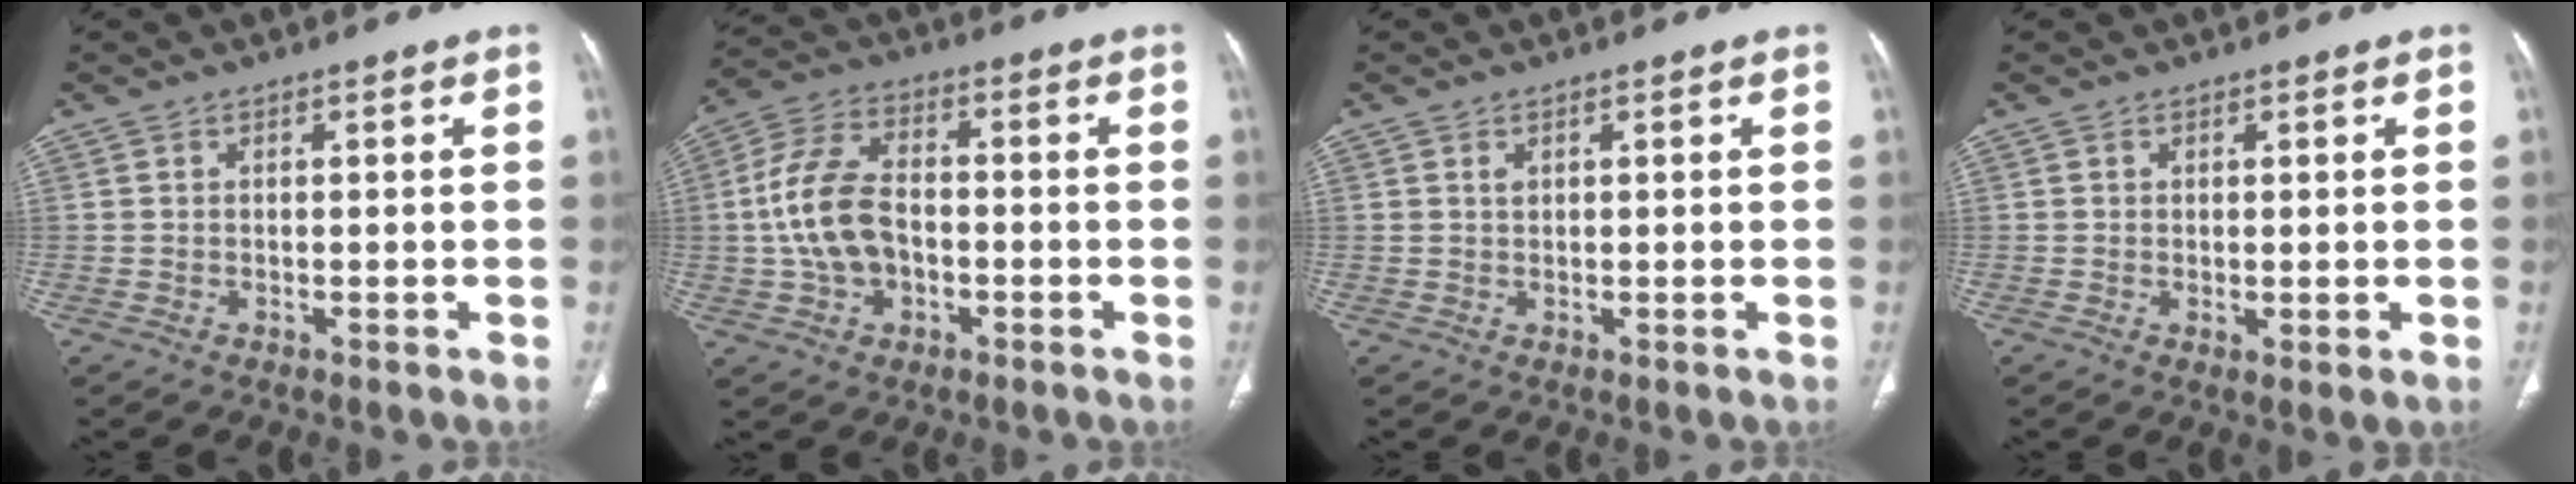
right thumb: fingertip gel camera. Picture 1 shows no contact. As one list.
[{"total": 12.1, "force": [-1.2, 7.9, 9.1], "torque": [-0.175, 0.029, -0.027]}, {"total": 1.0, "force": [0.5, 0.6, 0.6], "torque": [-0.010, 0.000, 0.011]}, {"total": 1.8, "force": [0.0, 0.6, 1.7], "torque": [-0.033, -0.010, 0.002]}]